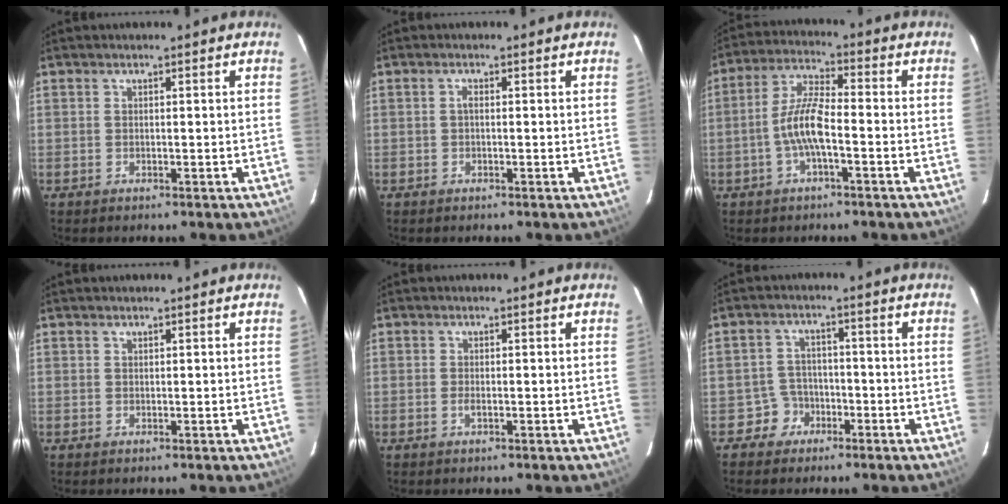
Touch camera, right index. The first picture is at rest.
{"total": 0.7, "force": [-0.1, 0.3, 0.6], "torque": [-0.012, 0.005, -0.003]}
{"total": 7.5, "force": [-2.5, 1.7, 6.9], "torque": [-0.148, 0.011, -0.049]}
{"total": 0.0}
{"total": 0.6, "force": [-0.2, 0.1, 0.6], "torque": [-0.012, 0.000, -0.005]}
{"total": 4.1, "force": [-2.4, 3.4, -0.2], "torque": [0.002, 0.020, -0.041]}